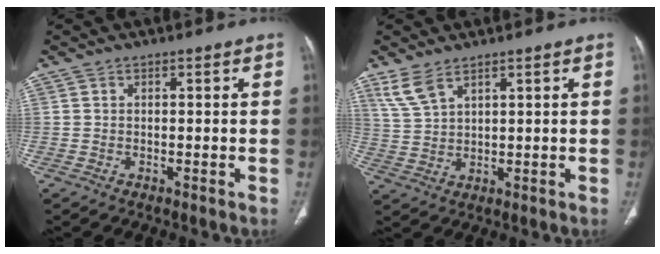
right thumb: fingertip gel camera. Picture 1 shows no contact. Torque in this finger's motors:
{"motor_torque": [-0.38, 0.48, 0.64, 0.32, 0.02]}